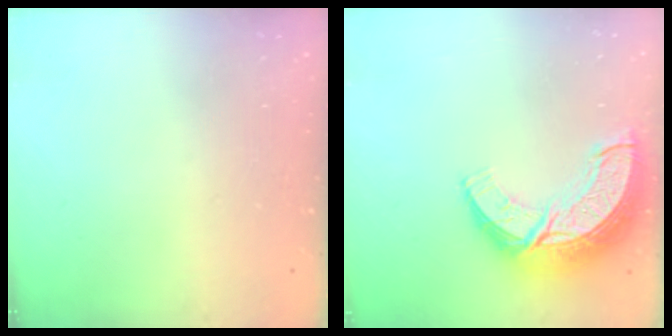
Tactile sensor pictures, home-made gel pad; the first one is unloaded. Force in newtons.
{"total": 15.1, "press": 15.1, "slide": 1.3}